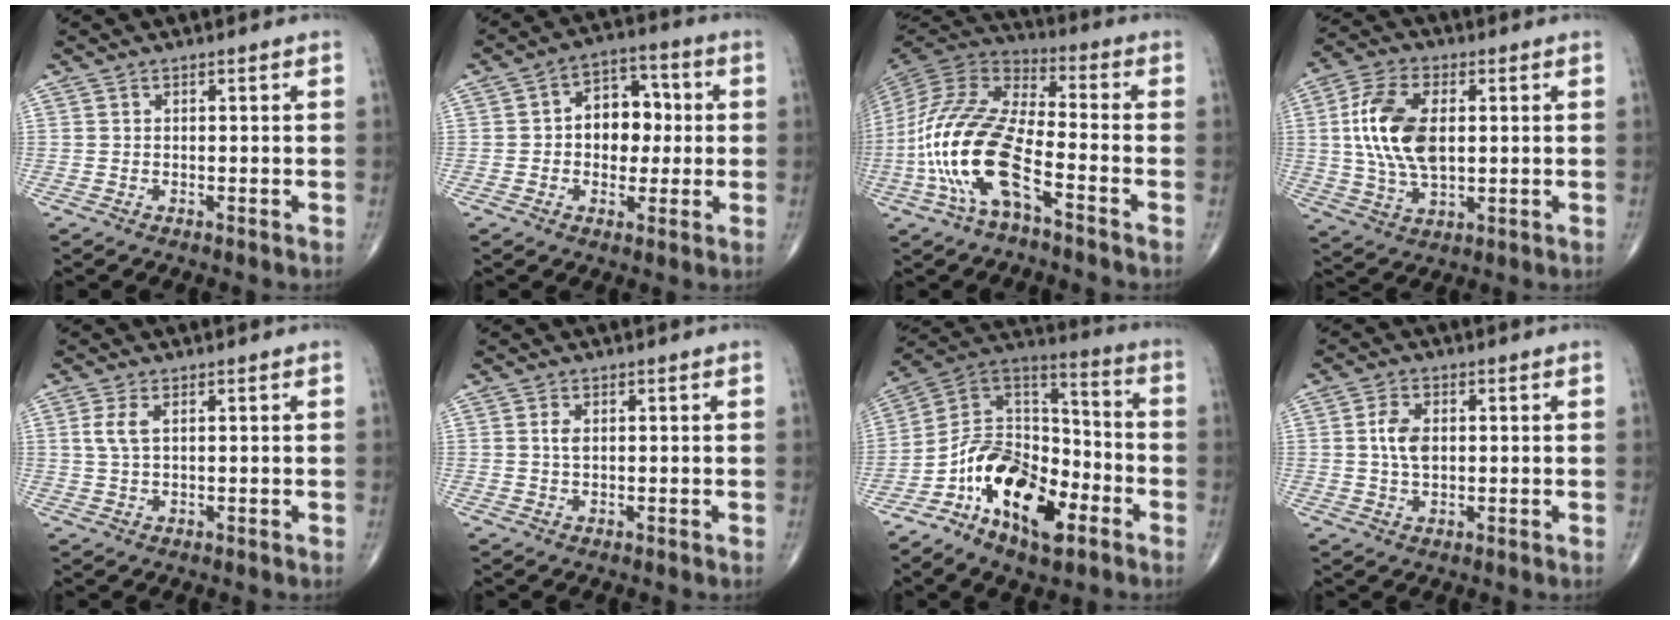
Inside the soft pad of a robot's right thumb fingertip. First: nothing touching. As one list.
[{"total": 10.0, "force": [0.5, 7.2, 6.9], "torque": [-0.055, 0.024, 0.000]}, {"total": 18.6, "force": [-6.8, 6.9, 15.9], "torque": [-0.348, 0.041, -0.131]}, {"total": 14.0, "force": [1.6, 7.6, 11.6], "torque": [-0.230, 0.003, 0.031]}, {"total": 3.2, "force": [1.0, 1.3, 2.8], "torque": [-0.069, 0.004, 0.024]}, {"total": 1.5, "force": [0.4, 0.8, 1.3], "torque": [-0.026, 0.002, 0.008]}, {"total": 19.8, "force": [-8.7, 10.5, 14.4], "torque": [-0.215, 0.066, -0.156]}, {"total": 4.9, "force": [0.6, 3.0, 3.9], "torque": [-0.076, 0.001, 0.010]}]